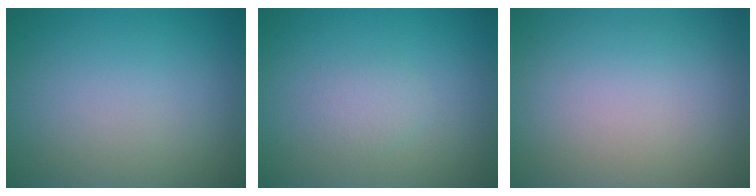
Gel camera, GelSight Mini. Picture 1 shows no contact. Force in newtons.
{"total": 1.2, "press": 1.2, "slide": 0.0}
{"total": 0.0}